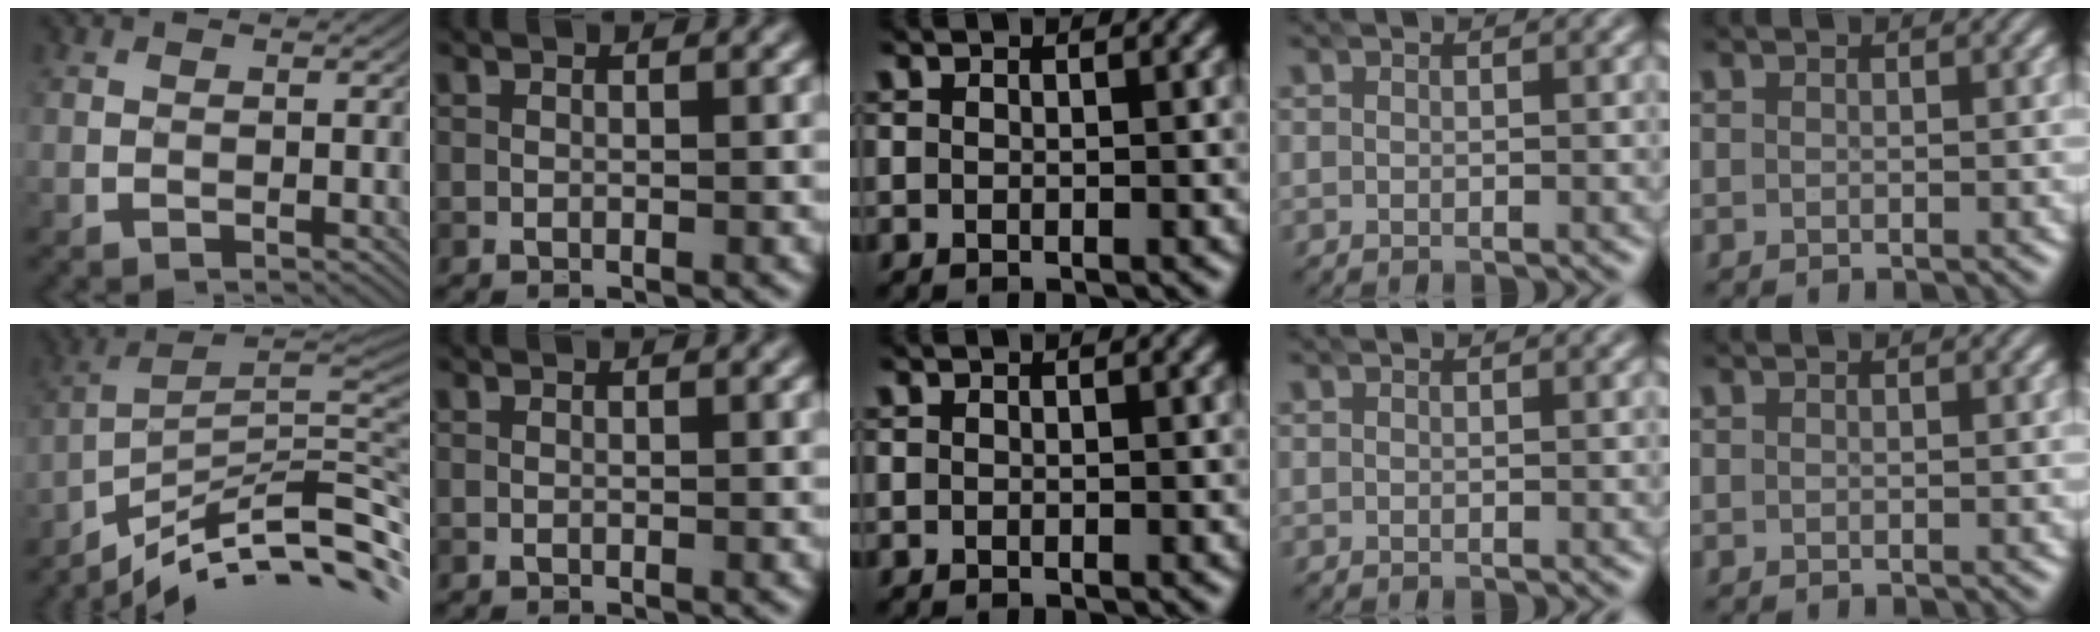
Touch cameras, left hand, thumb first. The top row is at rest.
{"thumb": {"total": 11.8, "force": [-7.8, 2.2, 8.7], "torque": [-0.149, 0.011, -0.124]}}